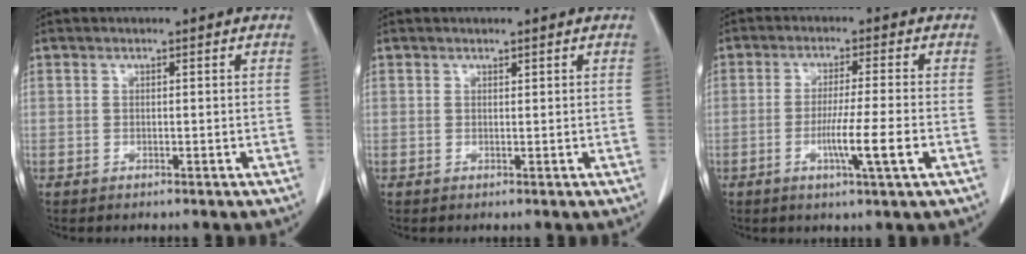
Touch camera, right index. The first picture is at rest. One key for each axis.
{"total": 0.0}
{"total": 7.0, "fx": -2.2, "fy": -0.8, "fz": 6.7, "tx": -0.113, "ty": -0.013, "tz": -0.037}